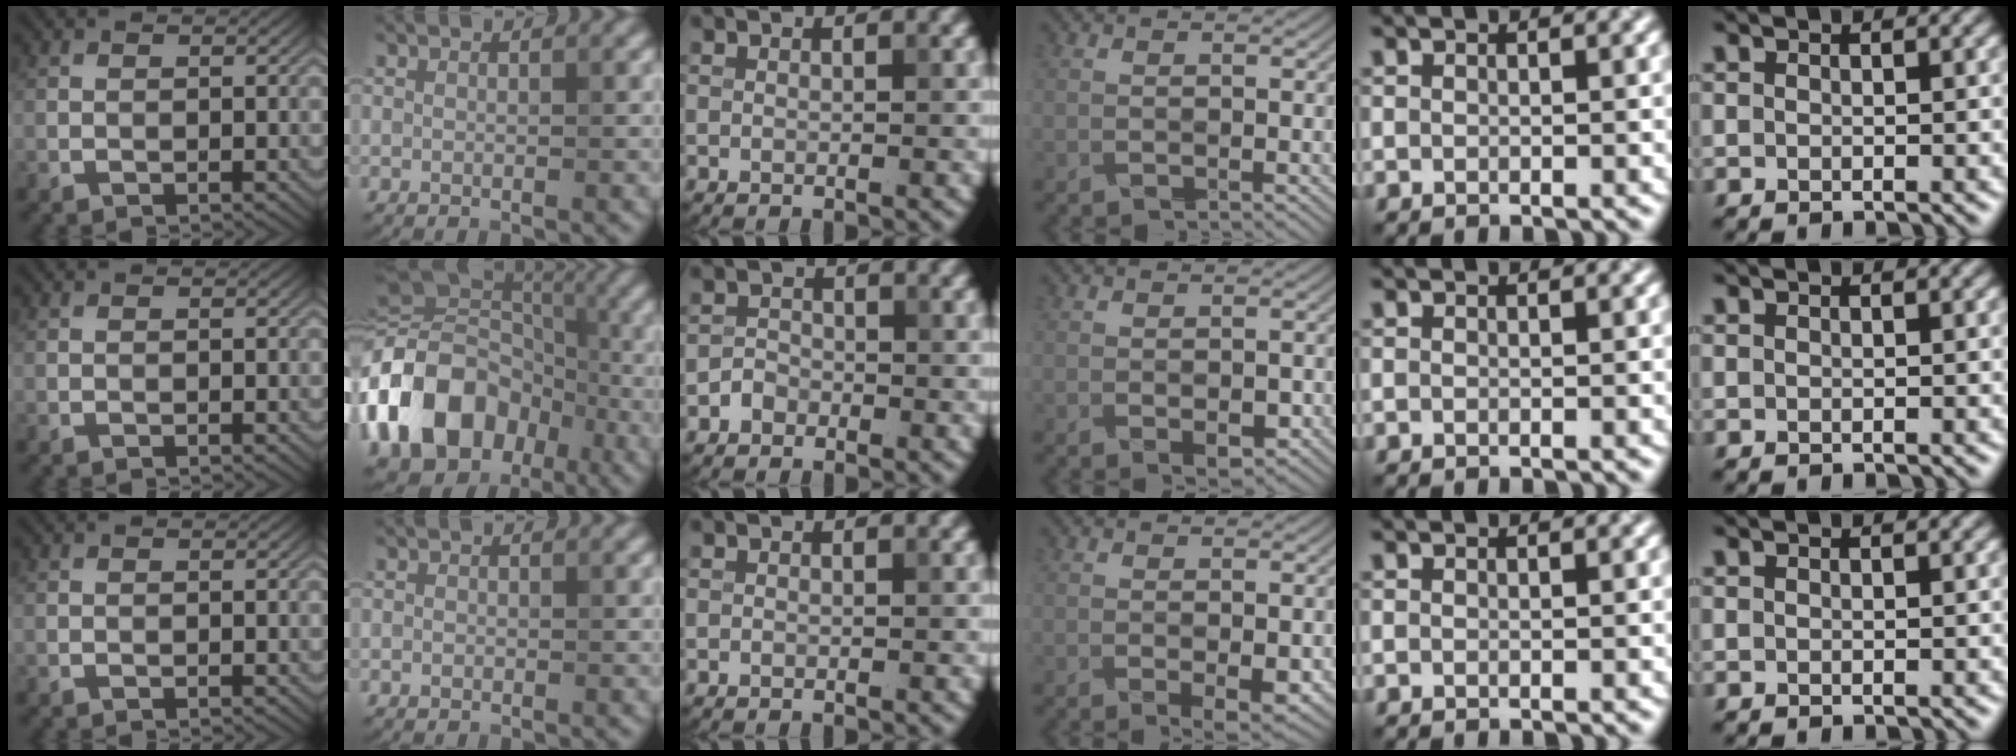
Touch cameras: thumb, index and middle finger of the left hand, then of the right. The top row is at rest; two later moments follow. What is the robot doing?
{"motion": "fold", "object": "napkin"}